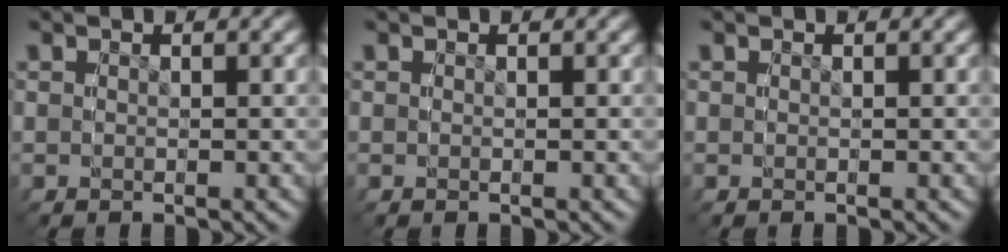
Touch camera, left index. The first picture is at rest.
{"total": 0.0}
{"total": 0.0}